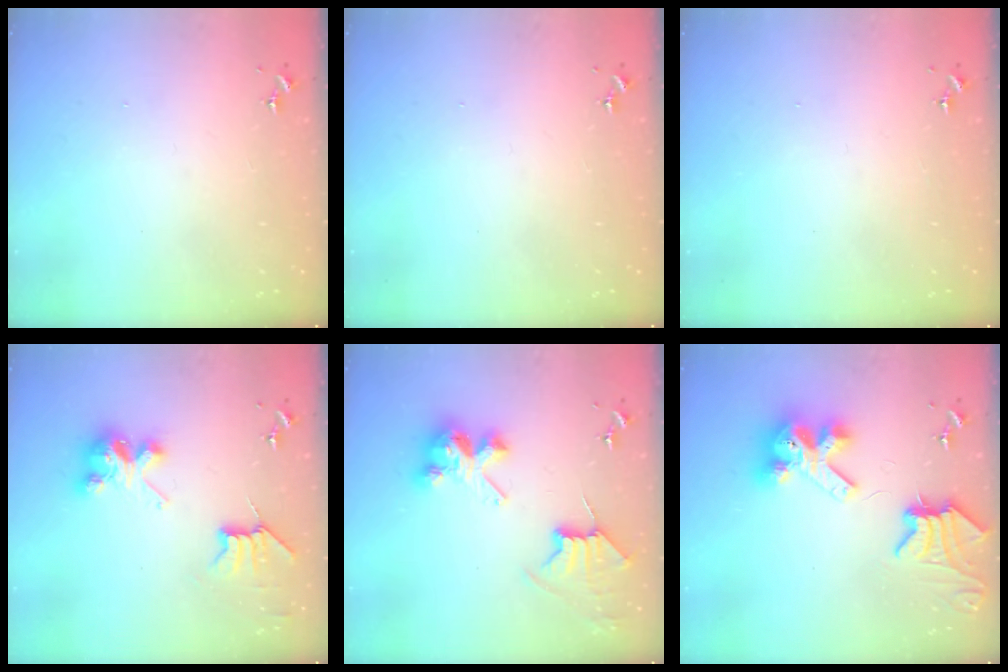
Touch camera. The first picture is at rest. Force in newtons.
{"total": 0.0}
{"total": 0.0}
{"total": 8.3, "press": 8.3, "slide": 0.1}
{"total": 8.5, "press": 8.5, "slide": 0.7}
{"total": 11.9, "press": 11.8, "slide": 1.5}